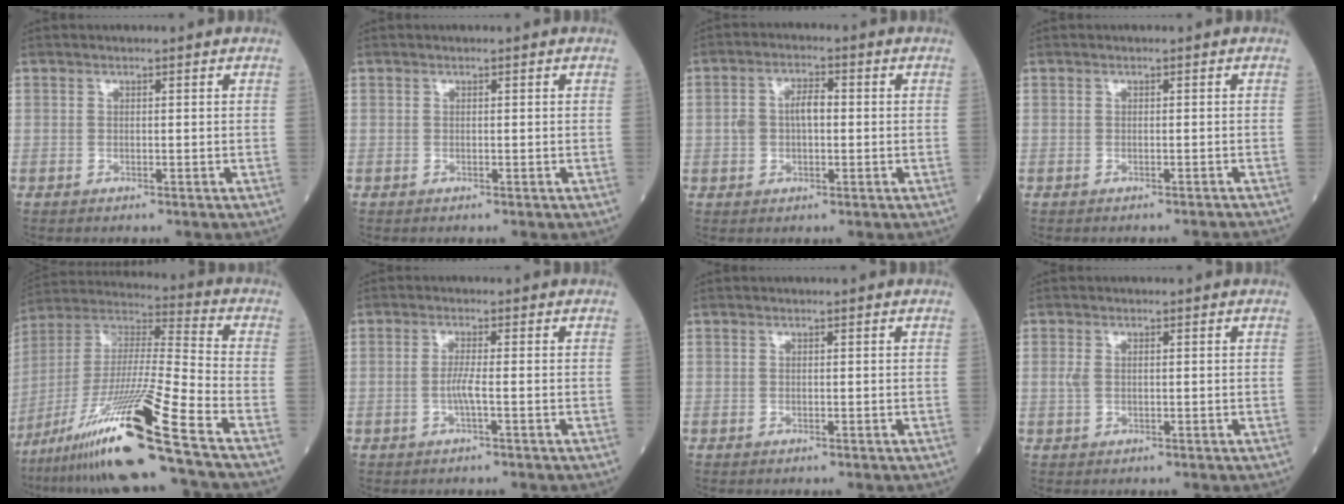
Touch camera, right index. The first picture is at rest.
{"total": 0.0}
{"total": 4.8, "force": [0.1, 2.5, 4.1], "torque": [-0.089, 0.018, 0.003]}
{"total": 2.7, "force": [-2.7, -0.4, 0.5], "torque": [-0.005, -0.009, -0.031]}
{"total": 21.7, "force": [-13.7, -1.8, 16.7], "torque": [-0.339, -0.034, -0.257]}
{"total": 2.1, "force": [-0.6, -0.3, 2.0], "torque": [-0.041, 0.000, -0.014]}
{"total": 0.0}
{"total": 1.7, "force": [0.2, 0.9, 1.4], "torque": [-0.041, 0.006, 0.004]}